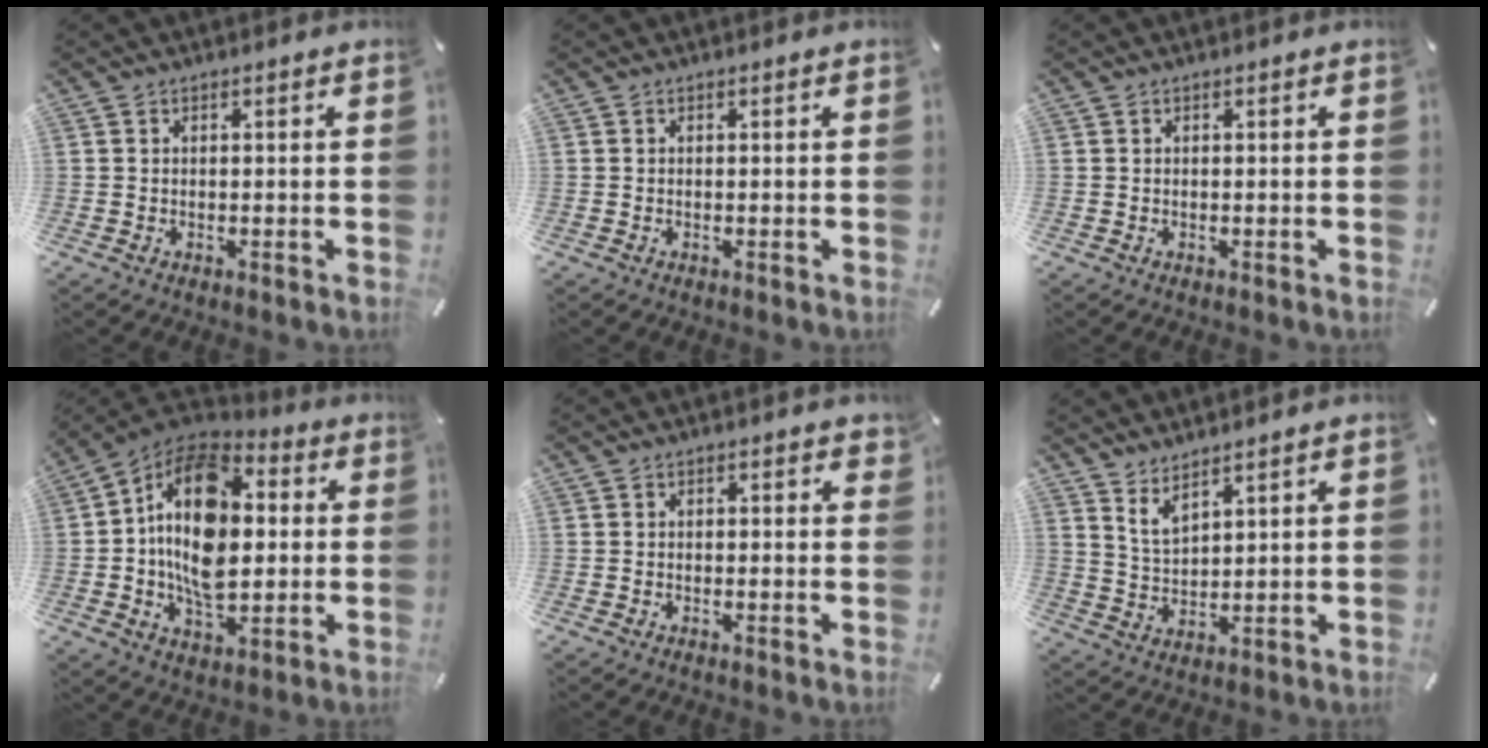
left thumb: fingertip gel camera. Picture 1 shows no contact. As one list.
[{"total": 0.0}, {"total": 0.0}, {"total": 18.7, "force": [0.8, 12.4, 14.0], "torque": [-0.275, -0.002, 0.007]}, {"total": 0.7, "force": [0.1, 0.5, 0.5], "torque": [-0.002, 0.001, 0.000]}, {"total": 4.5, "force": [4.1, 1.3, 1.6], "torque": [-0.039, -0.019, 0.076]}]